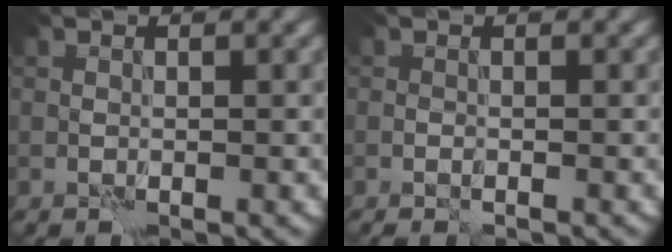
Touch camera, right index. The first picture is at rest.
{"total": 0.7, "force": [-0.7, 0.1, 0.2], "torque": [-0.002, -0.002, -0.010]}